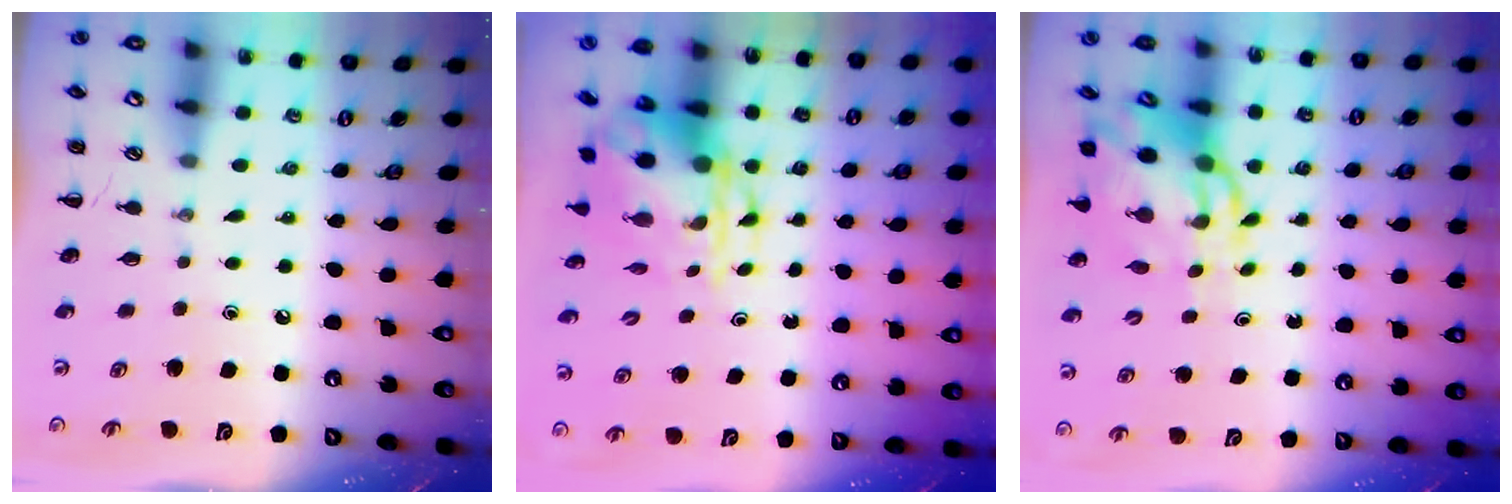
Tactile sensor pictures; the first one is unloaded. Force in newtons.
{"total": 6.3, "press": 6.0, "slide": 1.8}
{"total": 9.2, "press": 9.0, "slide": 2.2}